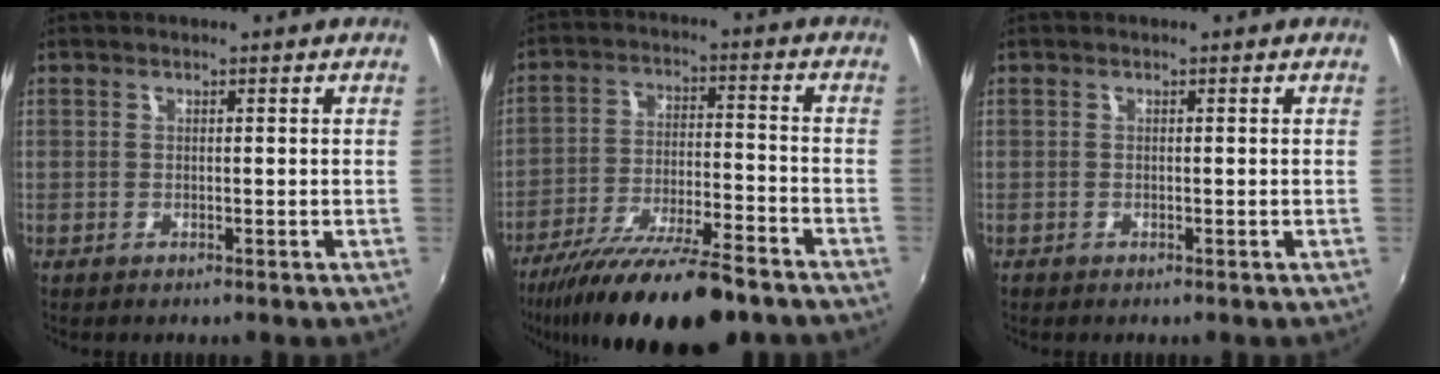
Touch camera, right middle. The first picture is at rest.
{"total": 20.0, "force": [-15.6, 4.2, 11.7], "torque": [-0.220, -0.041, -0.250]}
{"total": 0.0}